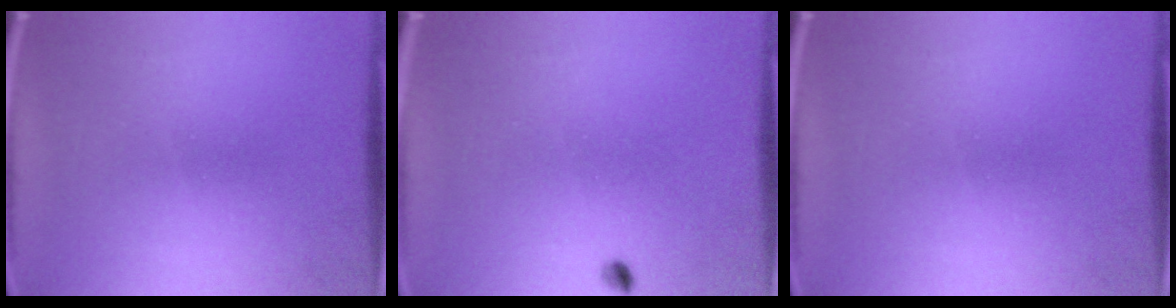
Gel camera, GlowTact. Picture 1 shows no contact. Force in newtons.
{"total": 1.0}
{"total": 0.0}